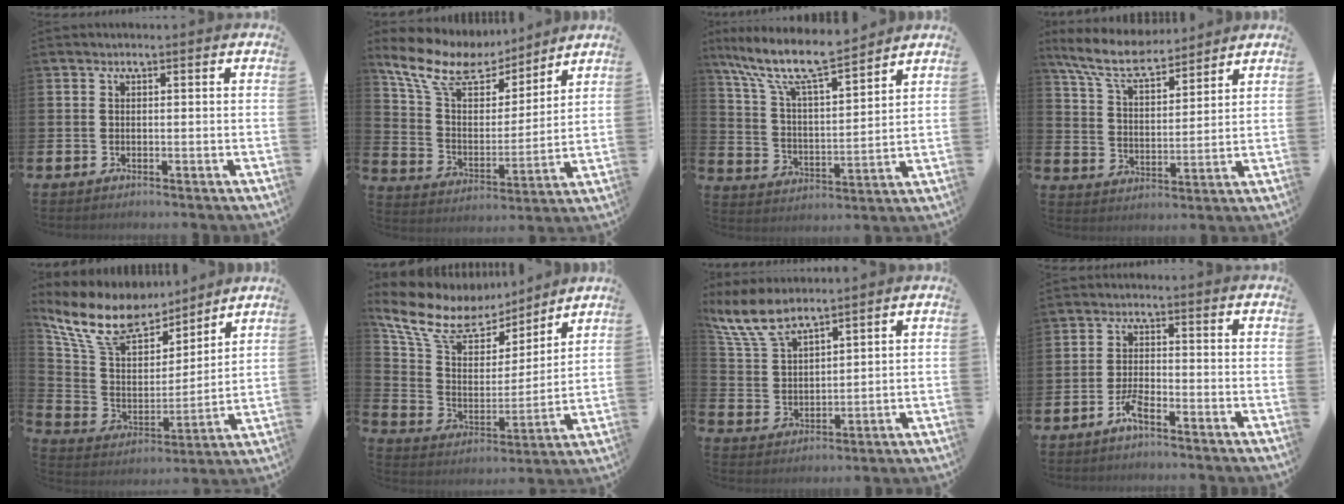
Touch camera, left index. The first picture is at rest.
{"total": 10.7, "force": [8.7, 4.8, 4.2], "torque": [-0.124, -0.048, 0.153]}
{"total": 10.9, "force": [9.5, 1.8, 5.0], "torque": [-0.132, -0.057, 0.163]}
{"total": 8.5, "force": [7.7, 1.9, 3.2], "torque": [-0.096, -0.037, 0.139]}
{"total": 12.1, "force": [10.4, 5.0, 3.7], "torque": [-0.128, -0.055, 0.188]}
{"total": 11.2, "force": [9.3, 5.1, 3.8], "torque": [-0.131, -0.047, 0.166]}
{"total": 7.5, "force": [6.7, 1.8, 2.9], "torque": [-0.086, -0.019, 0.126]}
{"total": 3.0, "force": [-2.1, 0.6, 2.0], "torque": [-0.049, 0.005, -0.039]}